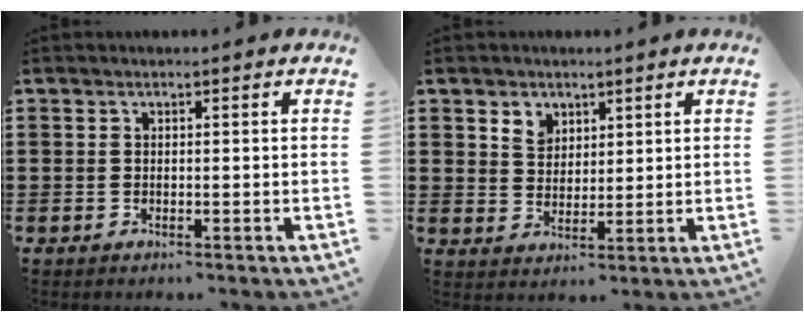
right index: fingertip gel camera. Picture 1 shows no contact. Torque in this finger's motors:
{"motor_torque": [0.04, -0.03, 0.04, 0.03]}